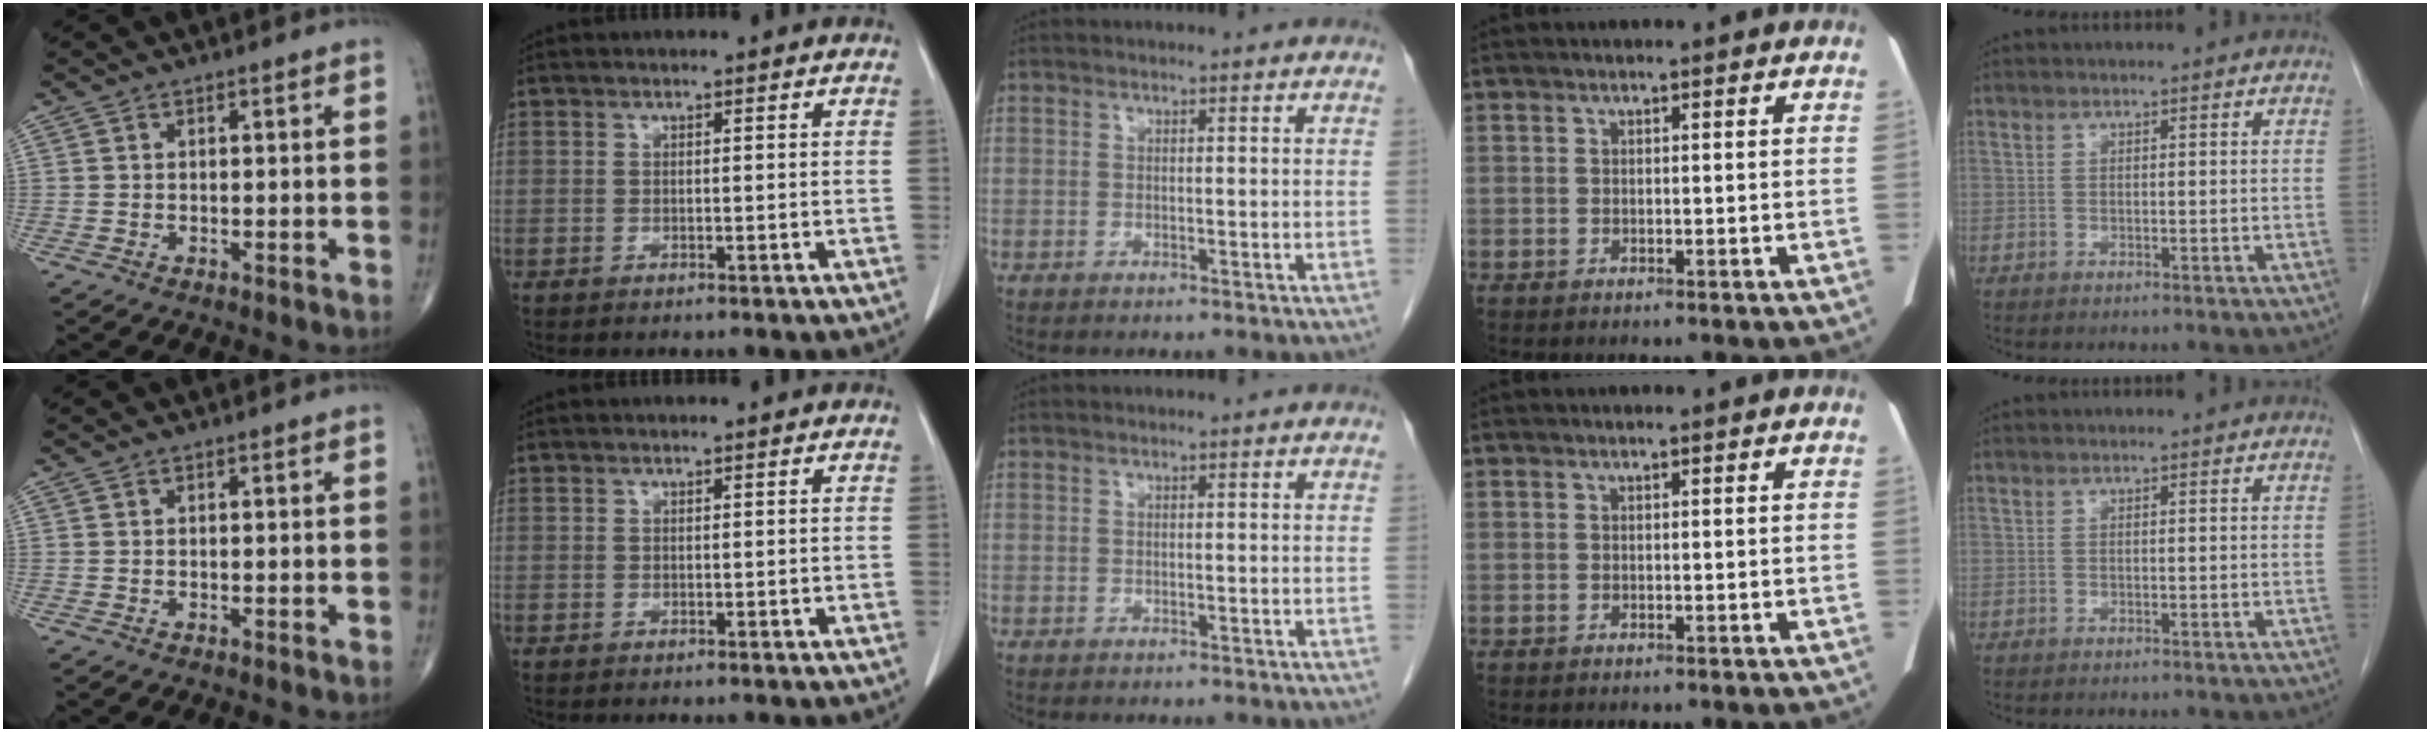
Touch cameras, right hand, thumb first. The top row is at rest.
{}